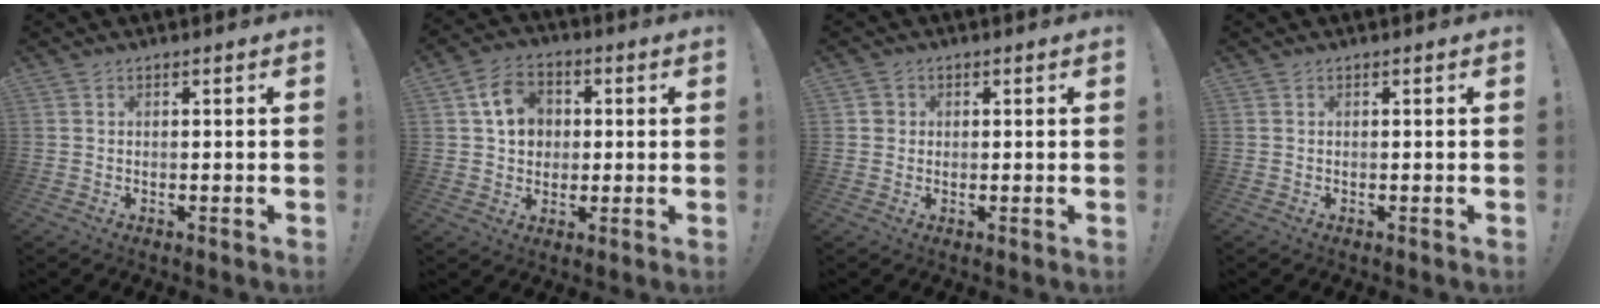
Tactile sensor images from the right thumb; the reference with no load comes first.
{"total": 11.1, "force": [2.8, 9.1, 5.6], "torque": [-0.090, 0.009, 0.060]}
{"total": 2.1, "force": [0.2, 2.0, 0.5], "torque": [-0.008, 0.005, 0.005]}
{"total": 0.0}